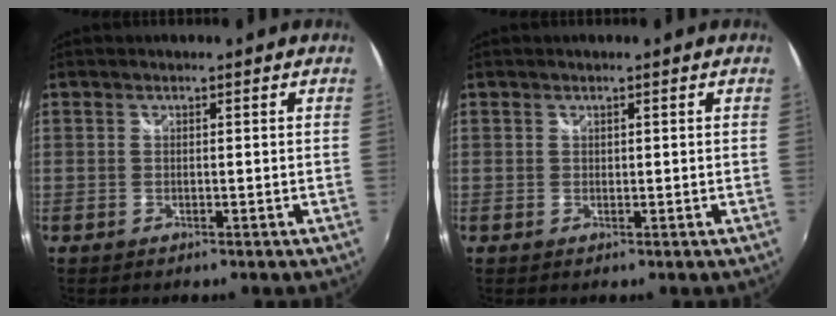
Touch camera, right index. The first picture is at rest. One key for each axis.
{"total": 0.0}